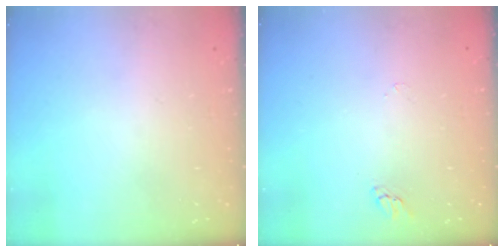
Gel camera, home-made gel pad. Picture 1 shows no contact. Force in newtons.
{"total": 2.5, "press": 2.5, "slide": 0.2}